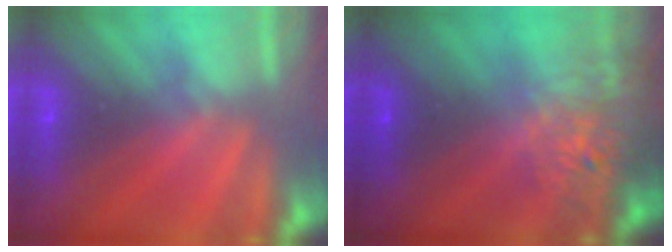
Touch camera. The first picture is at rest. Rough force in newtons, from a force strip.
{"total": 5.9}